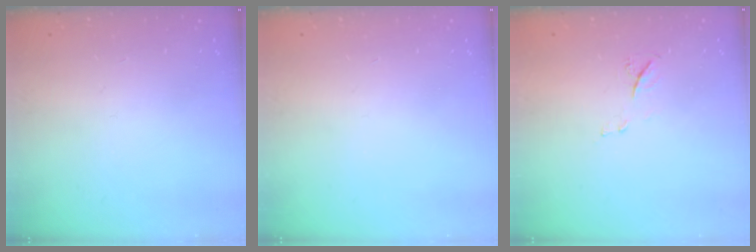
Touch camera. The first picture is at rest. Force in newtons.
{"total": 0.0}
{"total": 5.6, "press": 5.6, "slide": 0.7}